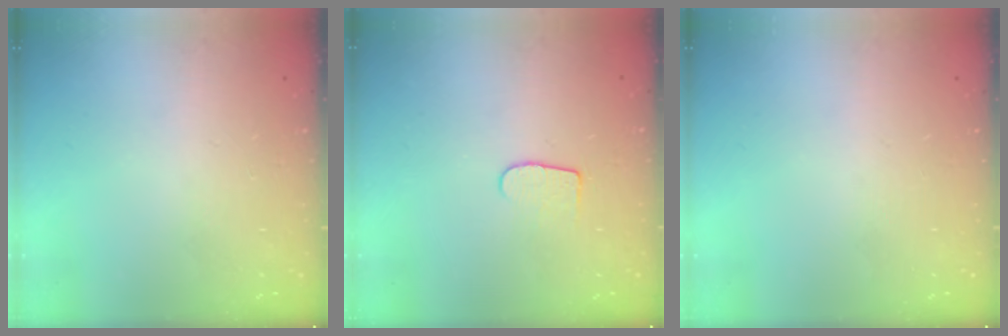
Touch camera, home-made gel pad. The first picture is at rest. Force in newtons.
{"total": 5.8, "press": 5.8, "slide": 0.5}
{"total": 0.0}